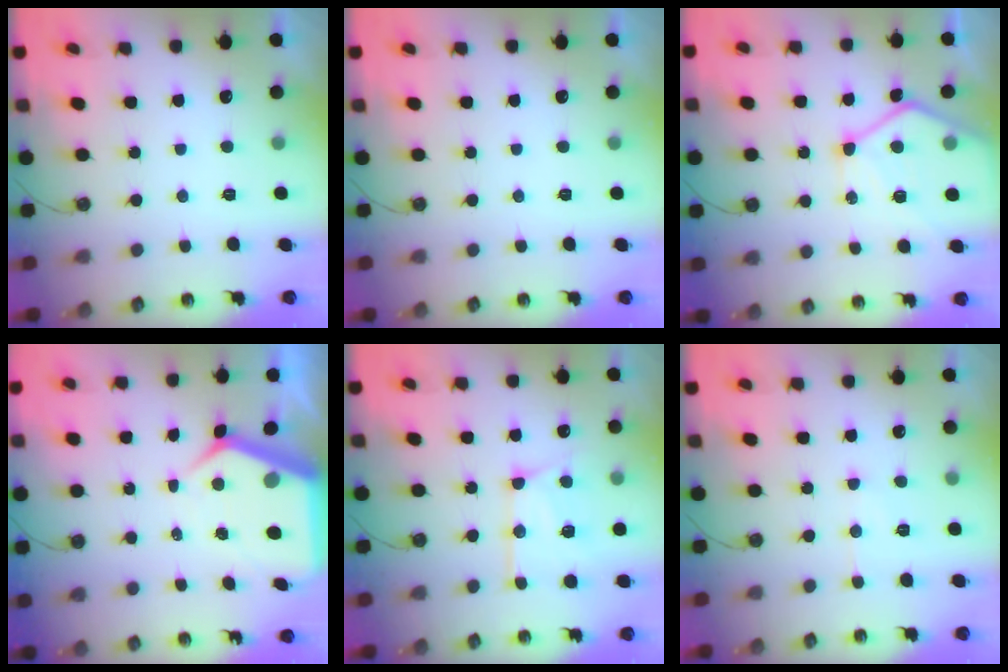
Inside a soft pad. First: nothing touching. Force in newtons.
{"total": 0.0}
{"total": 13.3, "press": 13.2, "slide": 1.1}
{"total": 7.6, "press": 7.6, "slide": 0.8}
{"total": 15.5, "press": 15.5, "slide": 1.2}
{"total": 6.0, "press": 6.0, "slide": 0.5}